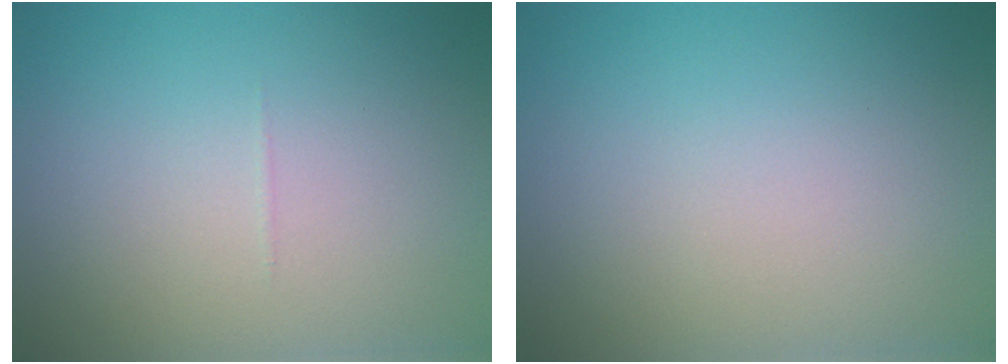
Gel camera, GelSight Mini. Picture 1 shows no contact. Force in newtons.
{"total": 0.0}